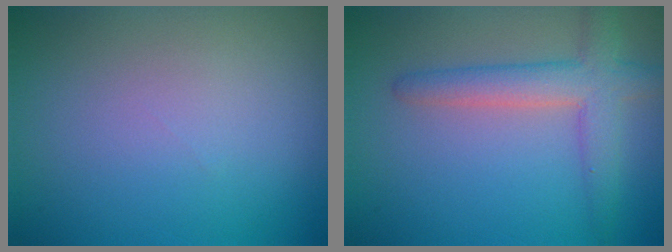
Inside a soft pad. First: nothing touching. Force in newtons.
{"total": 4.3, "press": 4.3, "slide": 0.1}